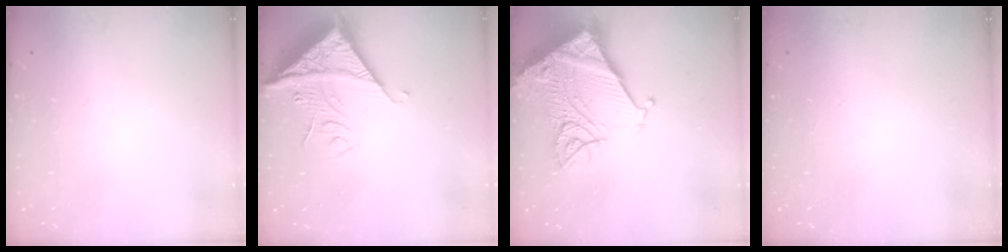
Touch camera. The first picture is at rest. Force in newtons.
{"total": 15.7, "press": 15.6, "slide": 1.8}
{"total": 20.1, "press": 19.9, "slide": 2.6}
{"total": 0.0}